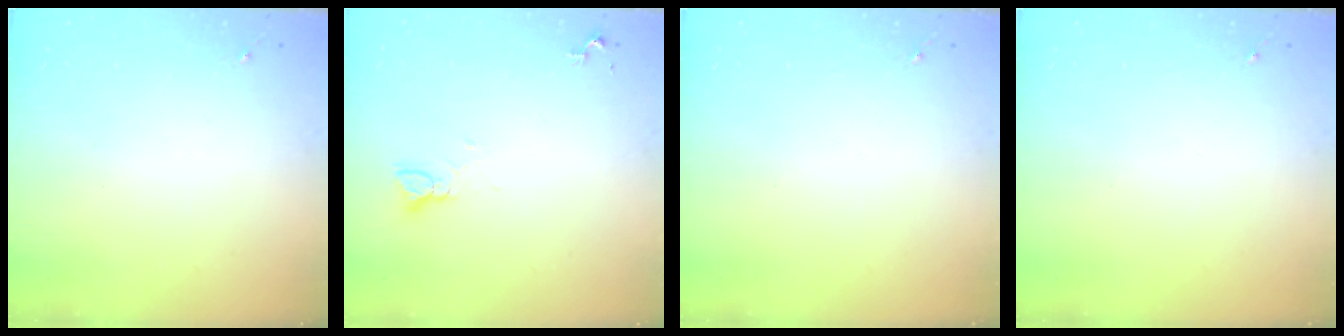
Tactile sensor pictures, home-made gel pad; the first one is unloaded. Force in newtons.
{"total": 2.8, "press": 2.8, "slide": 0.1}
{"total": 0.0}
{"total": 0.0}